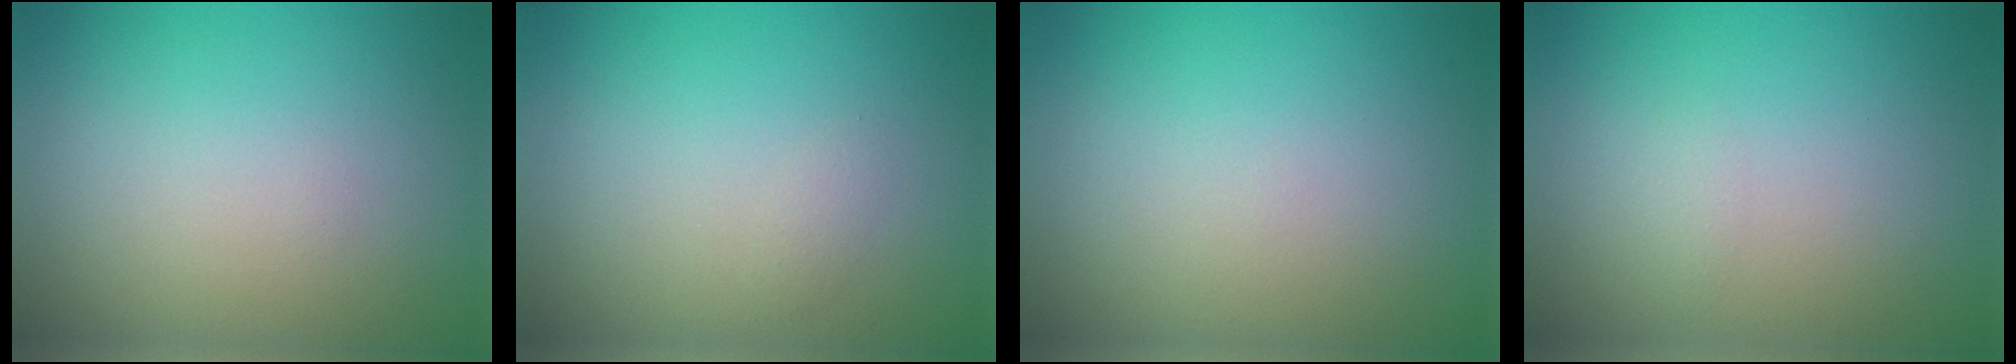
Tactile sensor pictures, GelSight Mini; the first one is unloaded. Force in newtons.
{"total": 0.6, "press": 0.6, "slide": 0.0}
{"total": 0.0}
{"total": 0.6, "press": 0.6, "slide": 0.0}